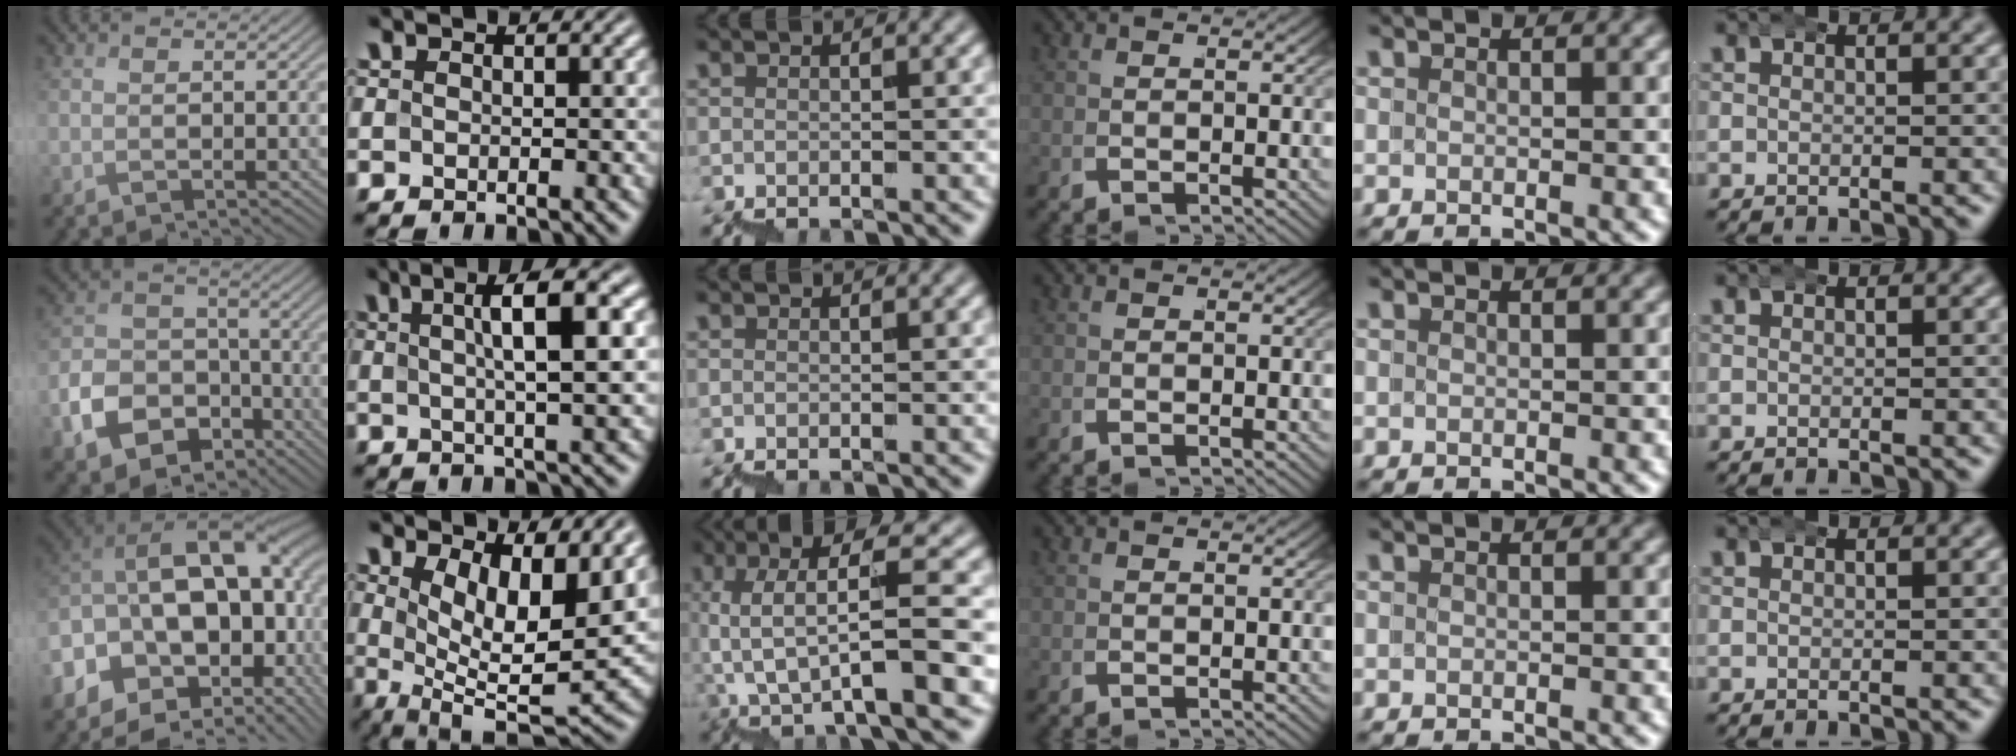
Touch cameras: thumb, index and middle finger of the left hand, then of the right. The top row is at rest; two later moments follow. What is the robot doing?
{"motion": "wrap", "object": "bubble wrap"}